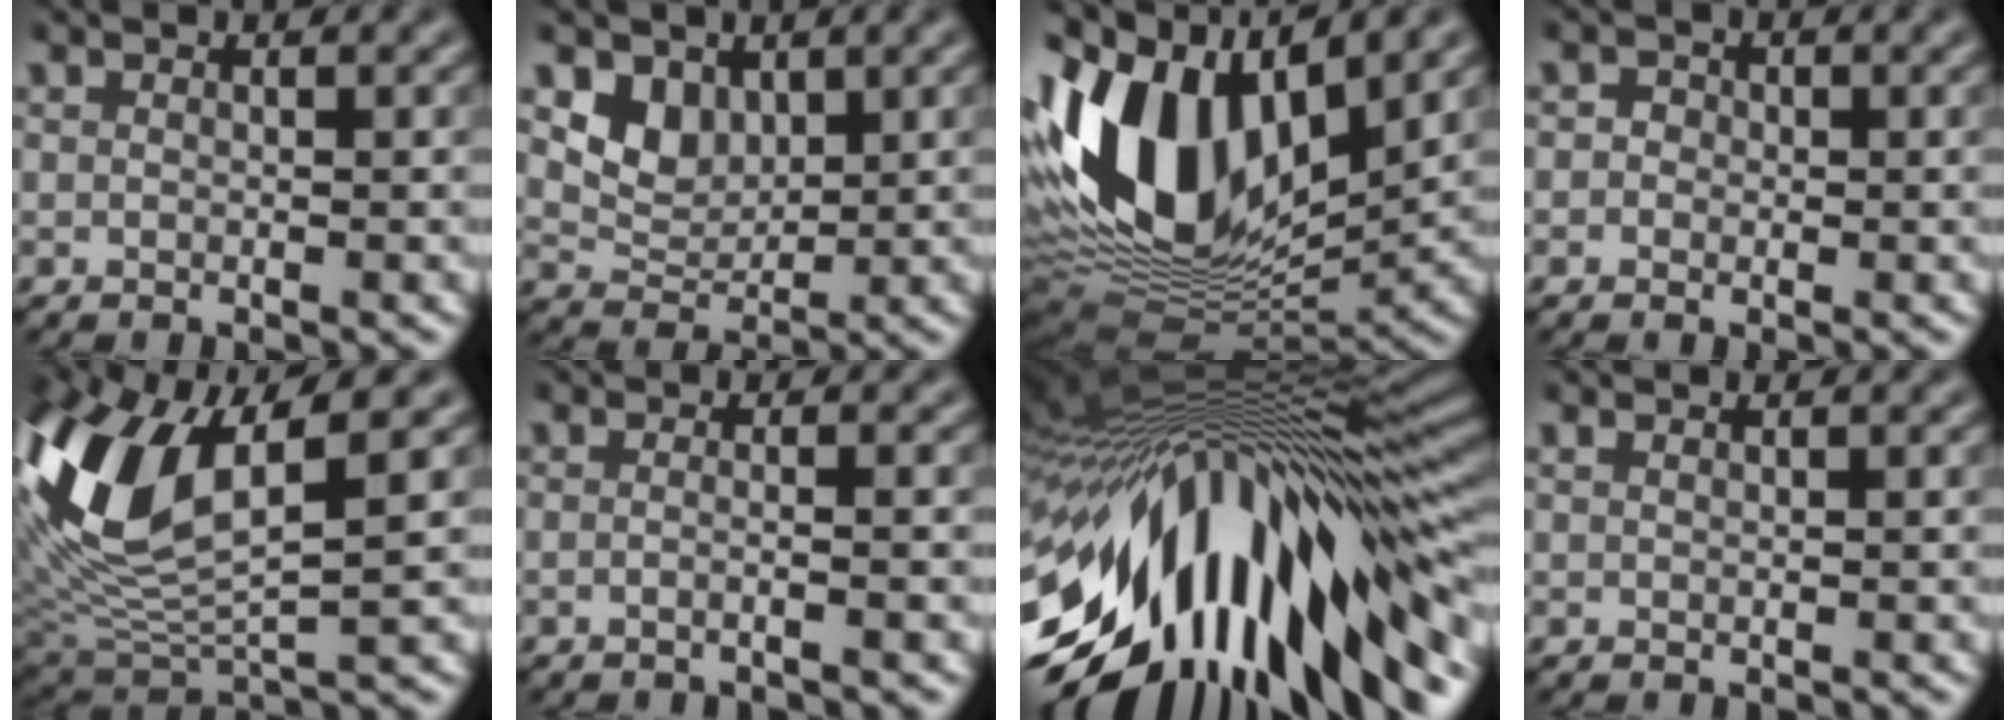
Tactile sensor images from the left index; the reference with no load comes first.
{"total": 2.6, "force": [1.1, 2.1, 1.2], "torque": [-0.027, -0.013, 0.029]}
{"total": 14.5, "force": [2.3, 8.1, 11.8], "torque": [-0.238, 0.004, 0.043]}
{"total": 1.1, "force": [-0.6, 0.9, 0.1], "torque": [0.009, 0.001, -0.018]}
{"total": 11.2, "force": [2.5, 4.8, 9.8], "torque": [-0.218, 0.005, 0.053]}
{"total": 2.6, "force": [-0.4, 1.2, 2.3], "torque": [0.009, 0.002, -0.038]}
{"total": 16.3, "force": [-5.6, 6.0, 14.1], "torque": [-0.237, 0.022, -0.098]}
{"total": 0.0}